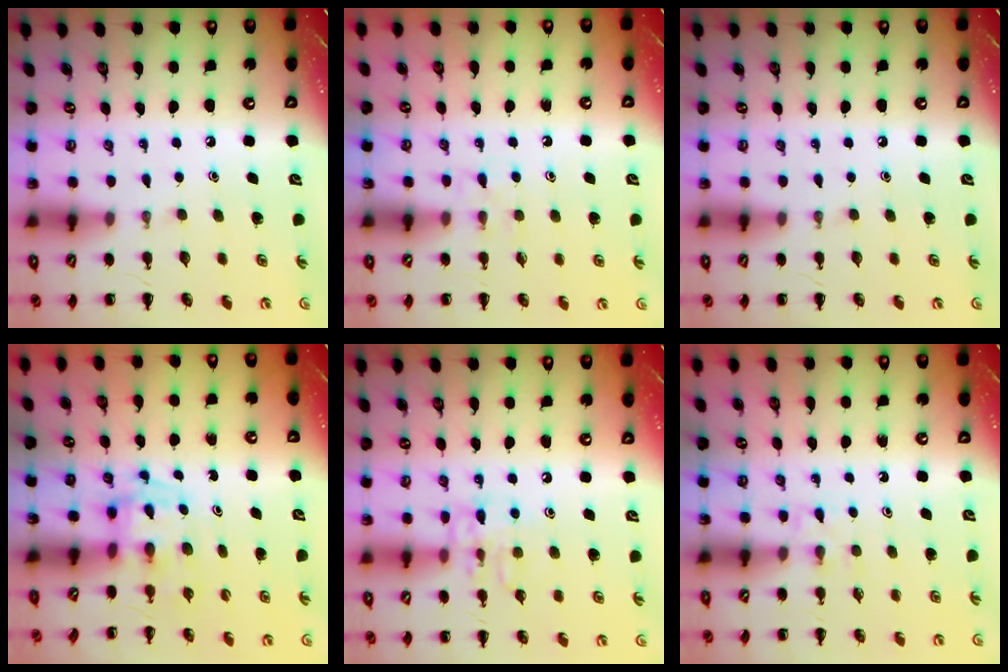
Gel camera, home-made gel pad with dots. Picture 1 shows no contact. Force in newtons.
{"total": 4.3, "press": 4.0, "slide": 1.6}
{"total": 0.0}
{"total": 2.9, "press": 2.9, "slide": 0.2}
{"total": 8.7, "press": 8.7, "slide": 0.7}
{"total": 2.2, "press": 2.0, "slide": 1.0}